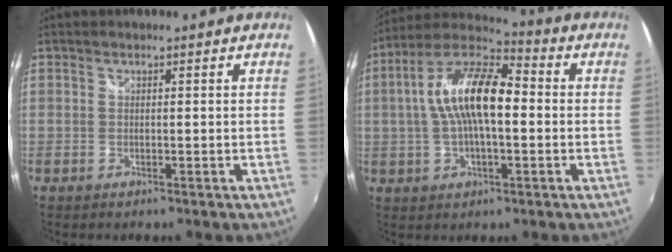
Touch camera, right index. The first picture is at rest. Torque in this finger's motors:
{"motor_torque": [1.04, -0.54, 0.83, 0.21]}